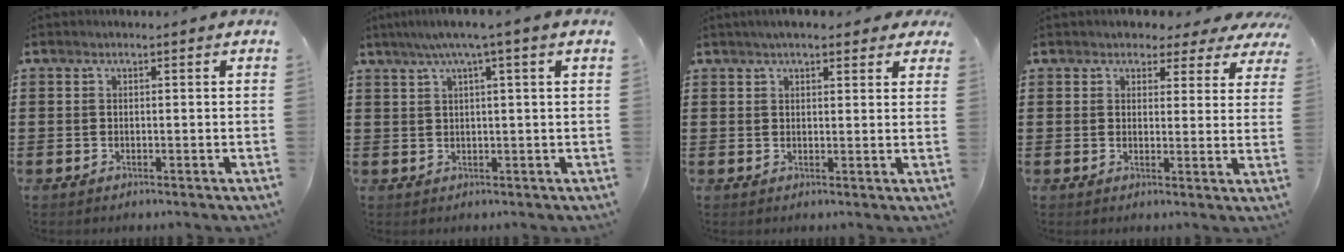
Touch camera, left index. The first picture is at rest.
{"total": 3.7, "force": [1.6, -0.6, 3.3], "torque": [-0.065, -0.002, 0.025]}
{"total": 3.7, "force": [2.9, 1.2, 1.9], "torque": [-0.045, 0.006, 0.053]}
{"total": 3.0, "force": [2.5, 1.5, 0.7], "torque": [-0.020, -0.005, 0.043]}